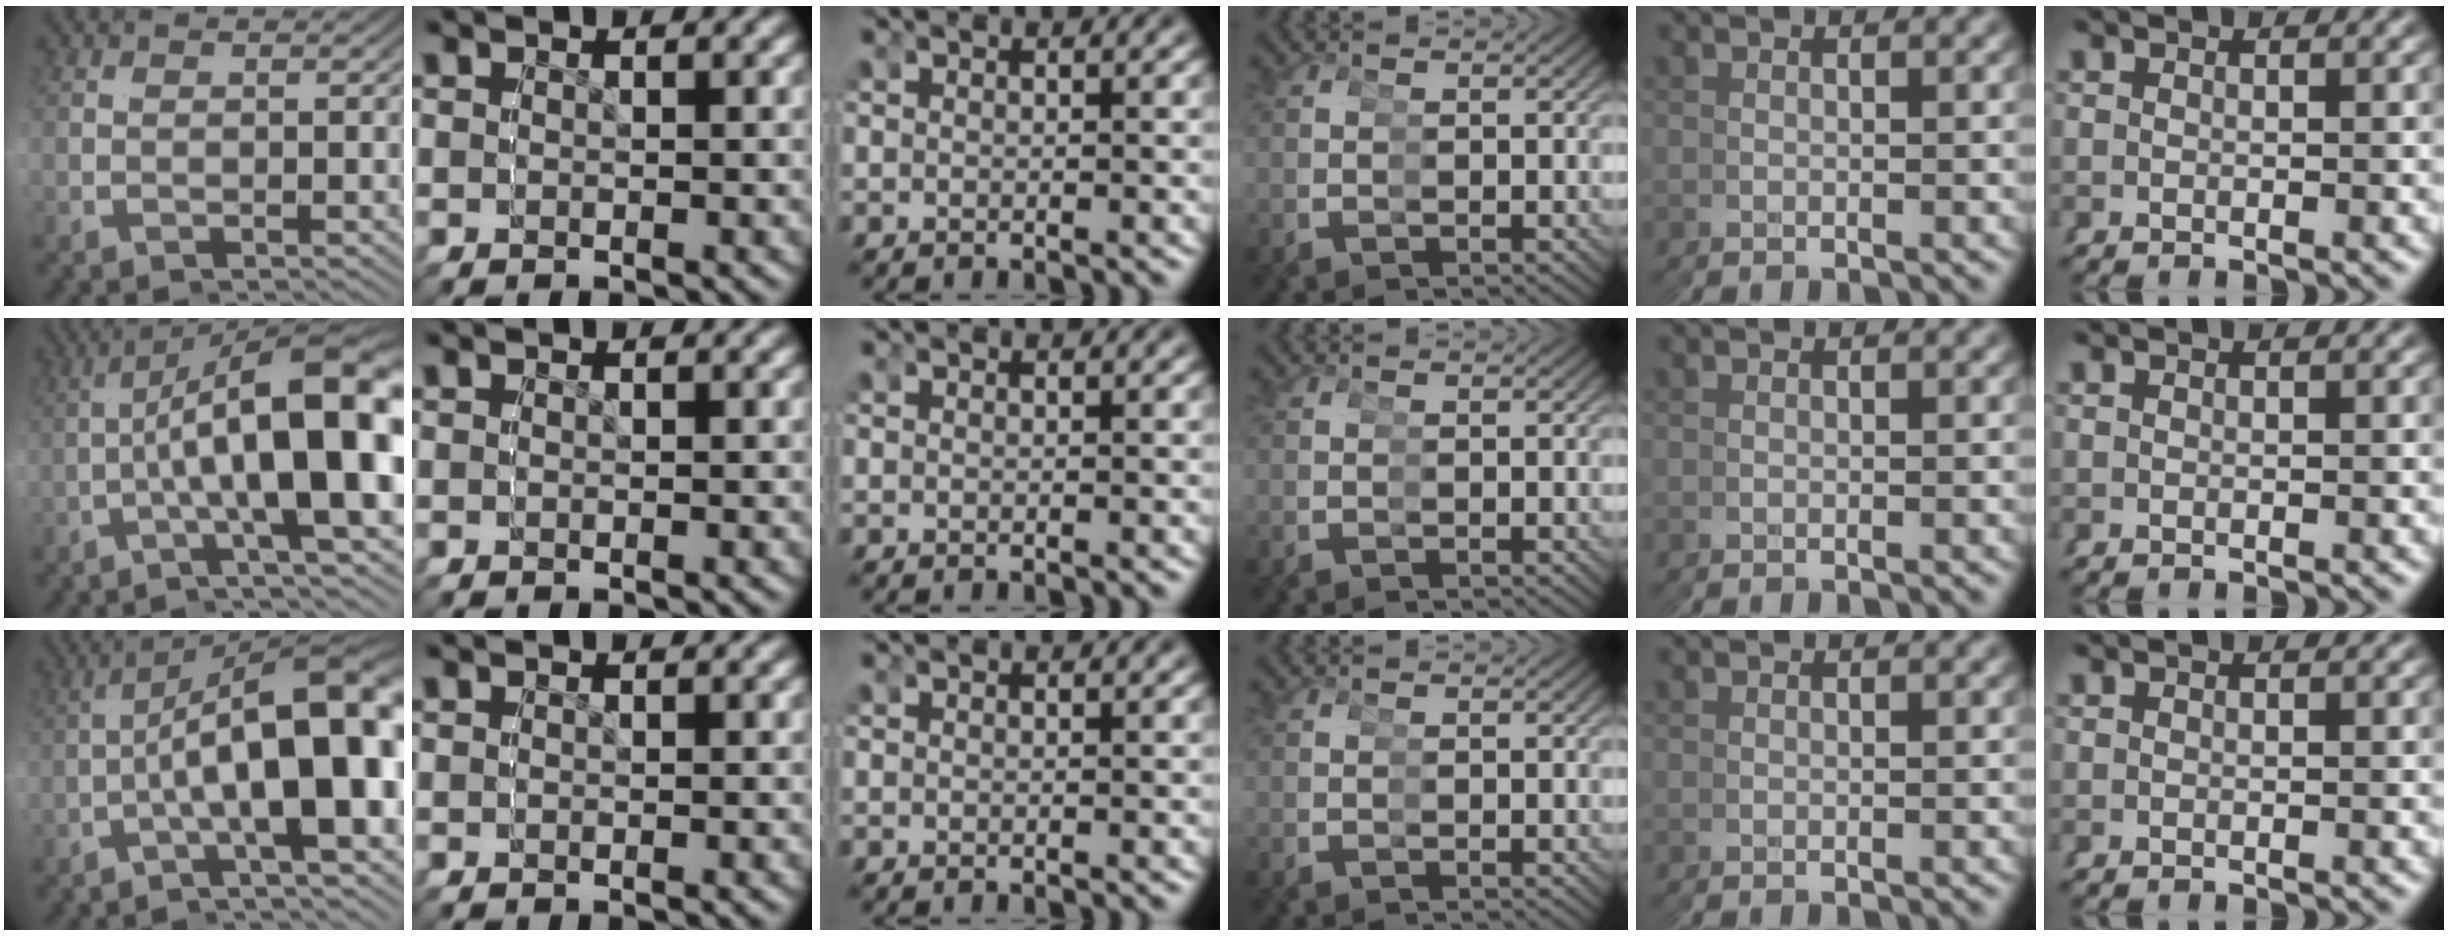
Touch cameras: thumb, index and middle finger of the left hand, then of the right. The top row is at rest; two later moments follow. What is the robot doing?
{"motion": "grasp_and_lifting", "object": "cubes"}